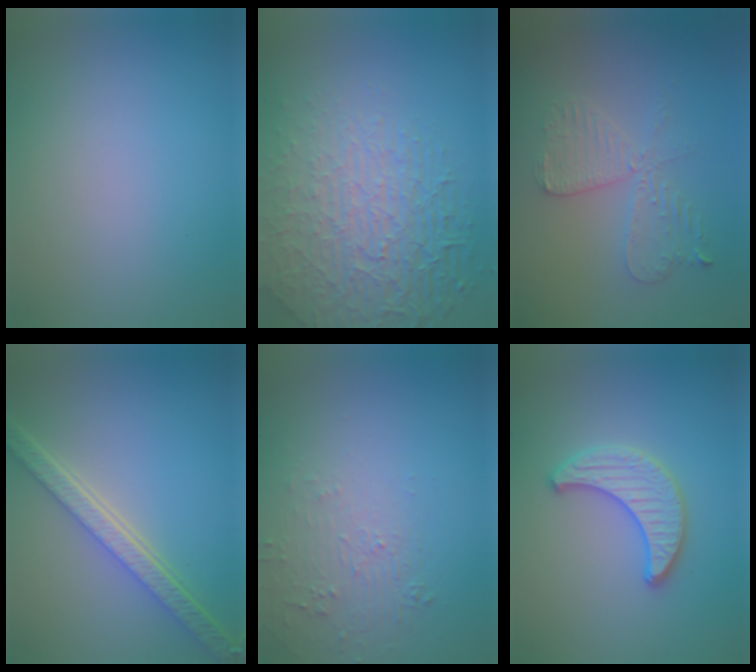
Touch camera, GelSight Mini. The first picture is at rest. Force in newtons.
{"total": 8.4, "press": 5.7, "slide": 6.2}
{"total": 4.1, "press": 3.6, "slide": 2.0}
{"total": 5.8, "press": 4.4, "slide": 3.7}
{"total": 1.9, "press": 0.8, "slide": 1.7}
{"total": 2.7, "press": 2.7, "slide": 0.1}